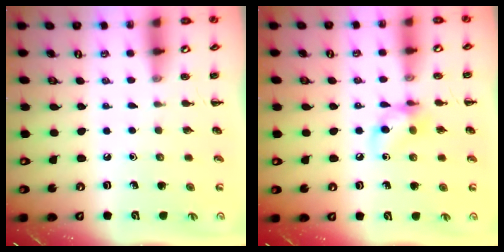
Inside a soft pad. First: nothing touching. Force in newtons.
{"total": 9.1, "press": 9.1, "slide": 0.7}